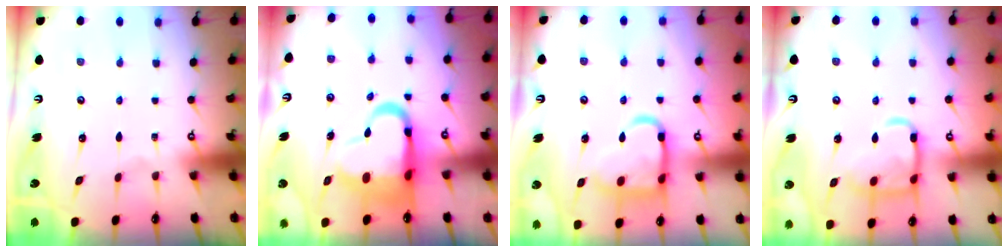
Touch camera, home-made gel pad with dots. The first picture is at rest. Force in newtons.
{"total": 13.9, "press": 13.3, "slide": 4.0}
{"total": 14.0, "press": 13.9, "slide": 1.5}
{"total": 13.3, "press": 13.3, "slide": 1.1}